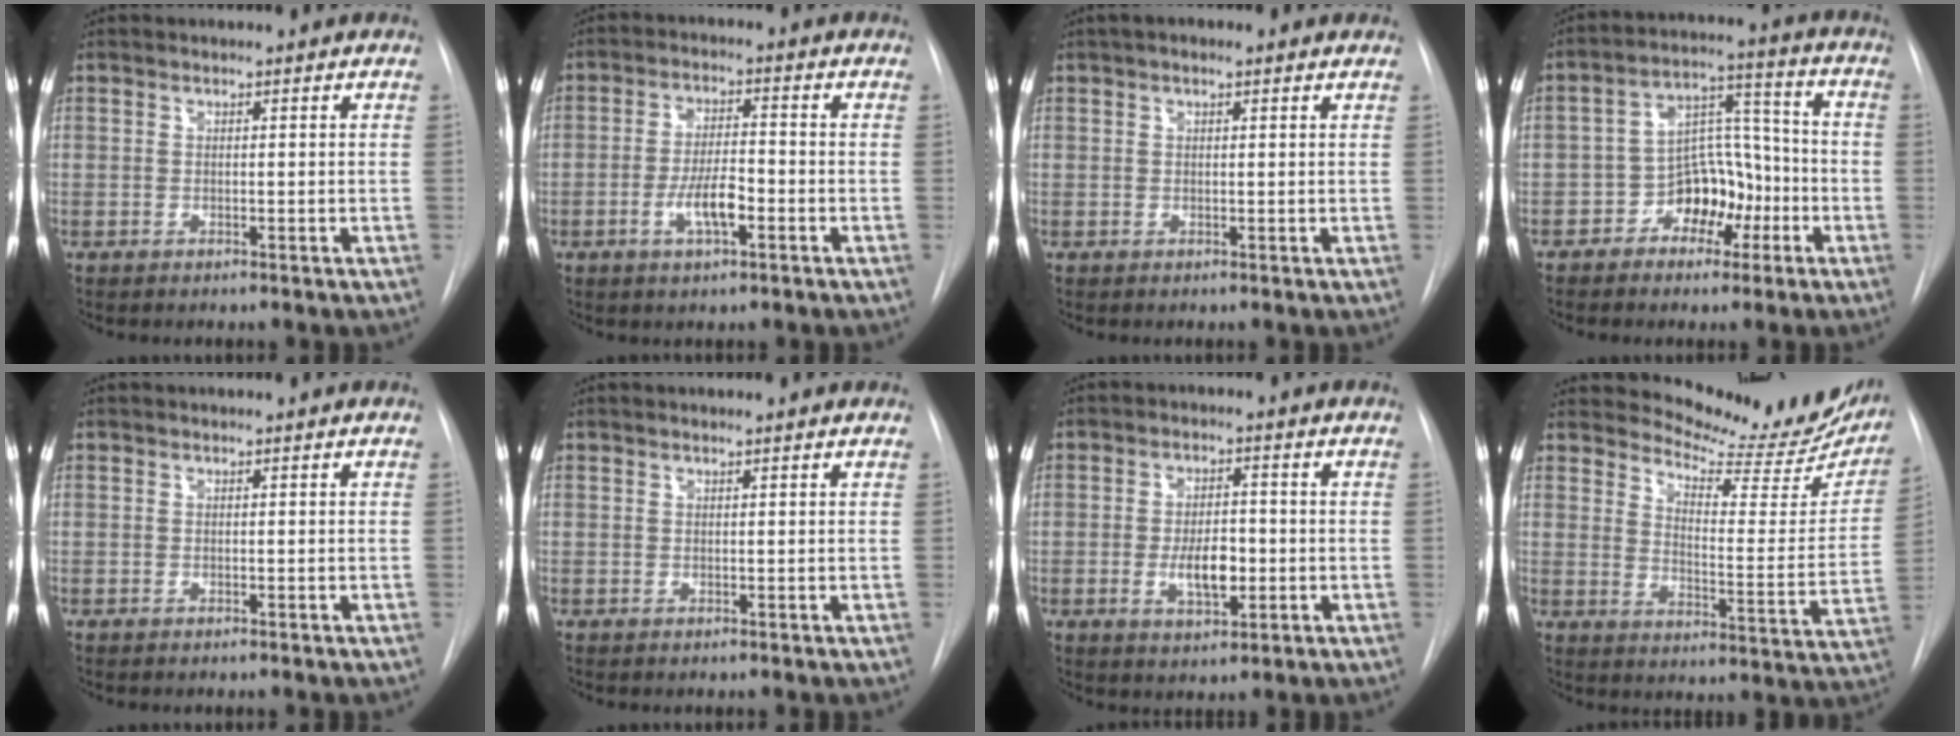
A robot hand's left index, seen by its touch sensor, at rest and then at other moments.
{"total": 5.9, "force": [-2.2, 1.6, 5.2], "torque": [-0.100, 0.002, -0.038]}
{"total": 2.7, "force": [1.6, 1.0, 1.9], "torque": [-0.034, 0.019, 0.023]}
{"total": 8.9, "force": [-3.9, 5.8, 5.5], "torque": [-0.095, 0.036, -0.061]}
{"total": 0.0}
{"total": 1.4, "force": [1.2, 0.1, 0.7], "torque": [-0.013, 0.016, 0.017]}
{"total": 6.0, "force": [-1.2, 2.7, 5.3], "torque": [-0.093, -0.001, -0.014]}
{"total": 18.5, "force": [17.3, 4.0, 5.4], "torque": [-0.061, -0.079, 0.203]}